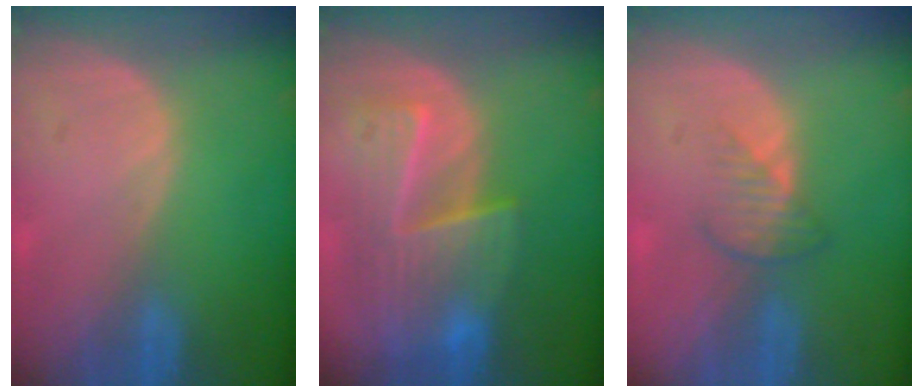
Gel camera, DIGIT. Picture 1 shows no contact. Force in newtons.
{"total": 8.9, "press": 8.1, "slide": 3.7}
{"total": 3.1, "press": 2.9, "slide": 1.2}